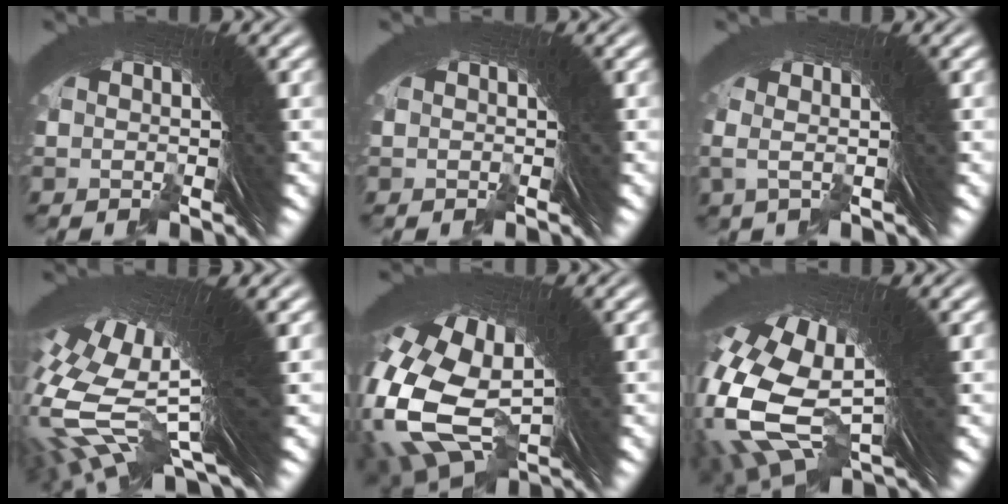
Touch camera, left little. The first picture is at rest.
{"total": 0.0}
{"total": 3.3, "force": [0.9, 0.3, 3.2], "torque": [-0.050, 0.010, 0.008]}
{"total": 20.0, "force": [3.9, 9.4, 17.3], "torque": [-0.313, -0.019, 0.074]}
{"total": 16.4, "force": [-0.1, 12.2, 11.0], "torque": [-0.256, -0.058, 0.016]}
{"total": 18.0, "force": [1.2, 12.3, 13.1], "torque": [-0.266, -0.039, 0.033]}